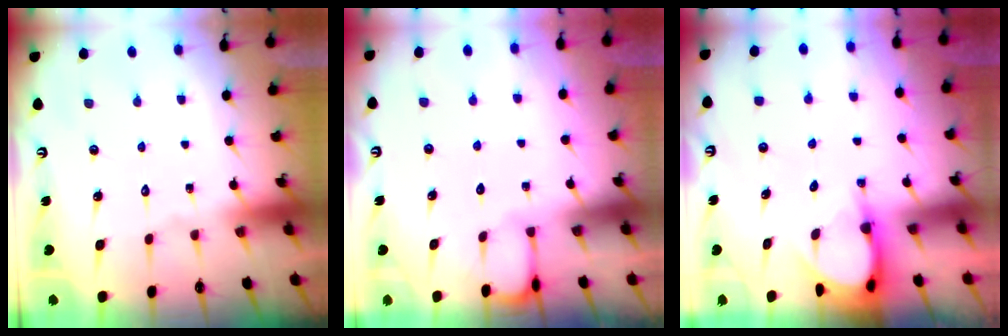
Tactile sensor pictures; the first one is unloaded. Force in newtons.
{"total": 0.9, "press": 0.9, "slide": 0.0}
{"total": 3.8, "press": 3.8, "slide": 0.2}